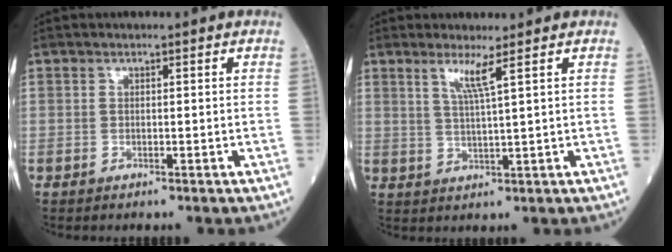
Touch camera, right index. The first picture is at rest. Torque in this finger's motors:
{"motor_torque": [0.15, -0.10, 0.25, 0.08]}